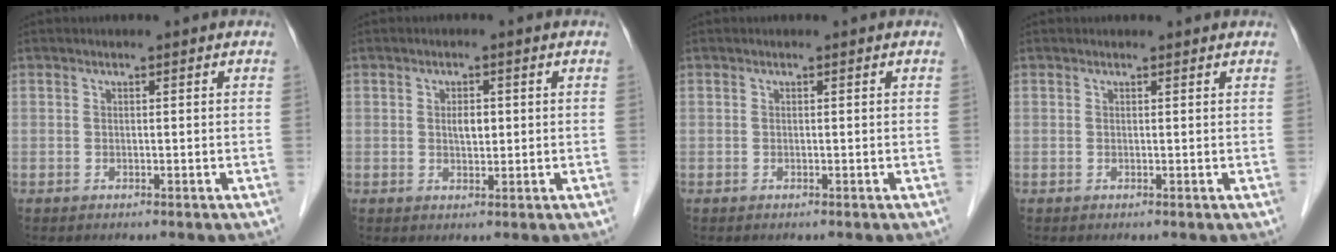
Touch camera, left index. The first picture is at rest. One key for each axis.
{"total": 2.2, "fx": 0.3, "fy": 0.9, "fz": 1.9, "tx": -0.034, "ty": -0.001, "tz": 0.005}
{"total": 0.0}
{"total": 1.2, "fx": 1.1, "fy": 0.3, "fz": 0.1, "tx": -0.013, "ty": 0.005, "tz": 0.011}